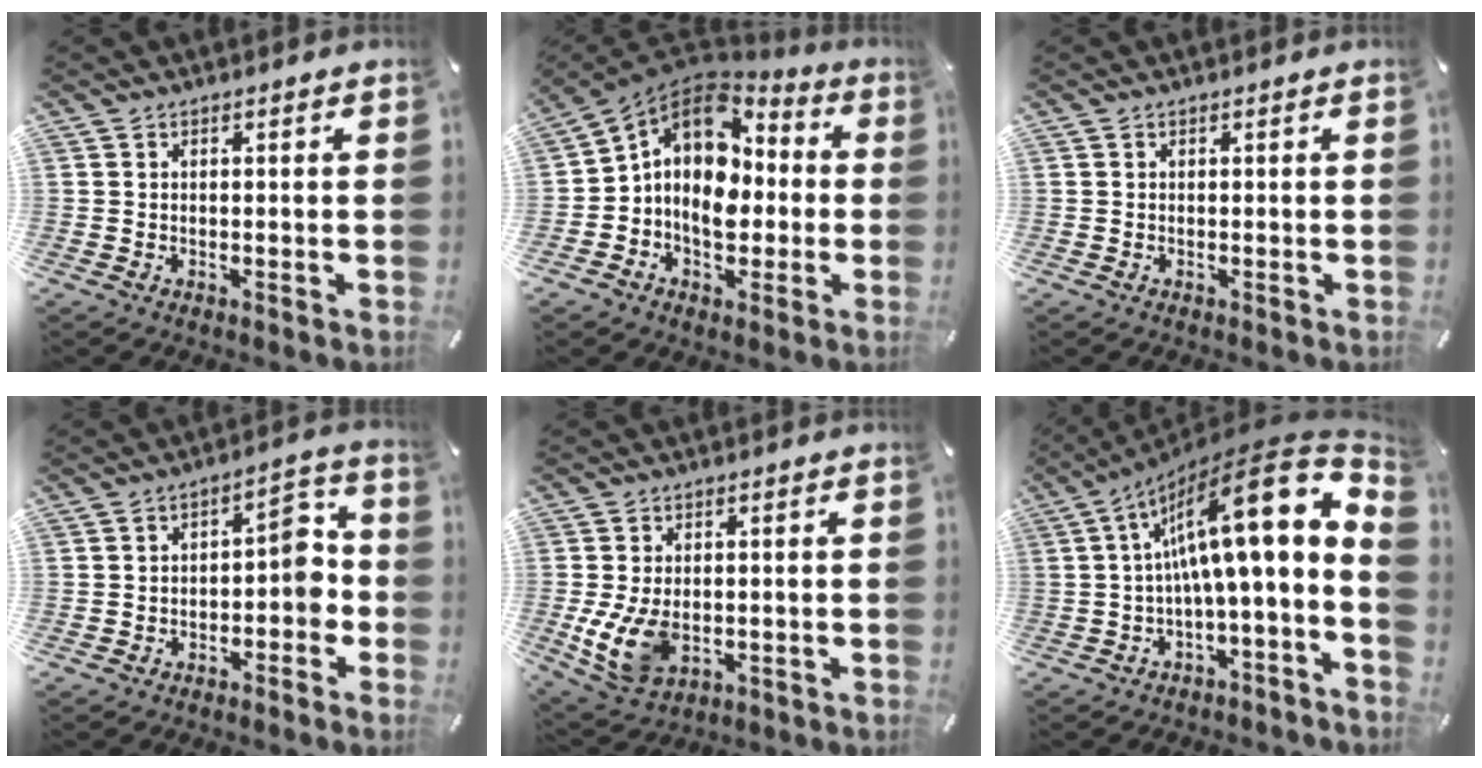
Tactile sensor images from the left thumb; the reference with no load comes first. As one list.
[{"total": 13.4, "force": [-0.1, 10.8, 7.9], "torque": [-0.145, 0.000, -0.002]}, {"total": 0.0}, {"total": 7.7, "force": [-1.1, 4.7, 5.9], "torque": [-0.070, 0.004, -0.028]}, {"total": 9.5, "force": [-1.6, 6.4, 6.9], "torque": [-0.148, -0.003, -0.025]}, {"total": 22.1, "force": [5.4, 5.6, 20.7], "torque": [-0.341, -0.049, 0.083]}]